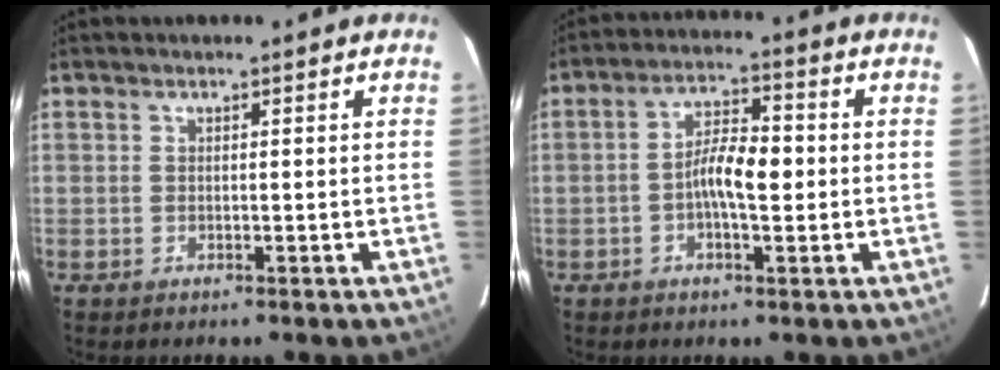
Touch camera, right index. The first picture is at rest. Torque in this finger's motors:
{"motor_torque": [0.26, -0.04, 0.41, 0.08]}